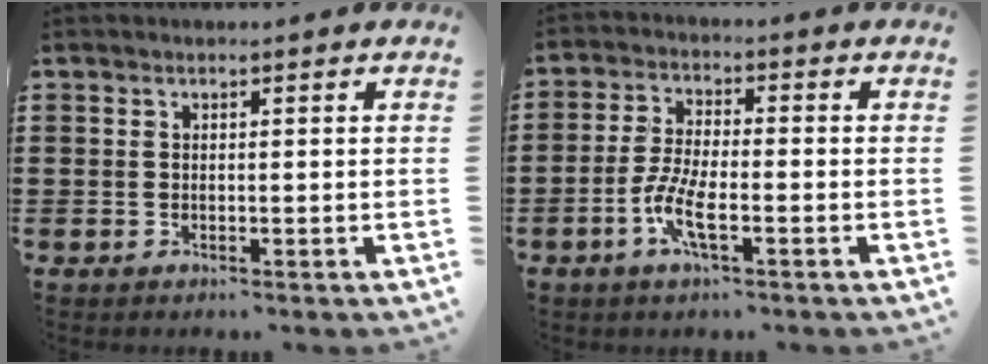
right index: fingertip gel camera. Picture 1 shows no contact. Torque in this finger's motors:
{"motor_torque": [1.13, 1.01, 0.34, 0.11]}